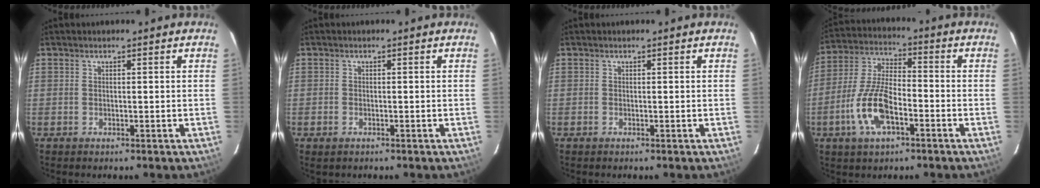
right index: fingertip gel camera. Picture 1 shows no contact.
{"total": 1.4, "force": [-0.8, 1.0, 0.5], "torque": [-0.010, -0.003, -0.015]}
{"total": 0.0}
{"total": 12.2, "force": [-5.0, 5.1, 9.9], "torque": [-0.215, 0.001, -0.095]}